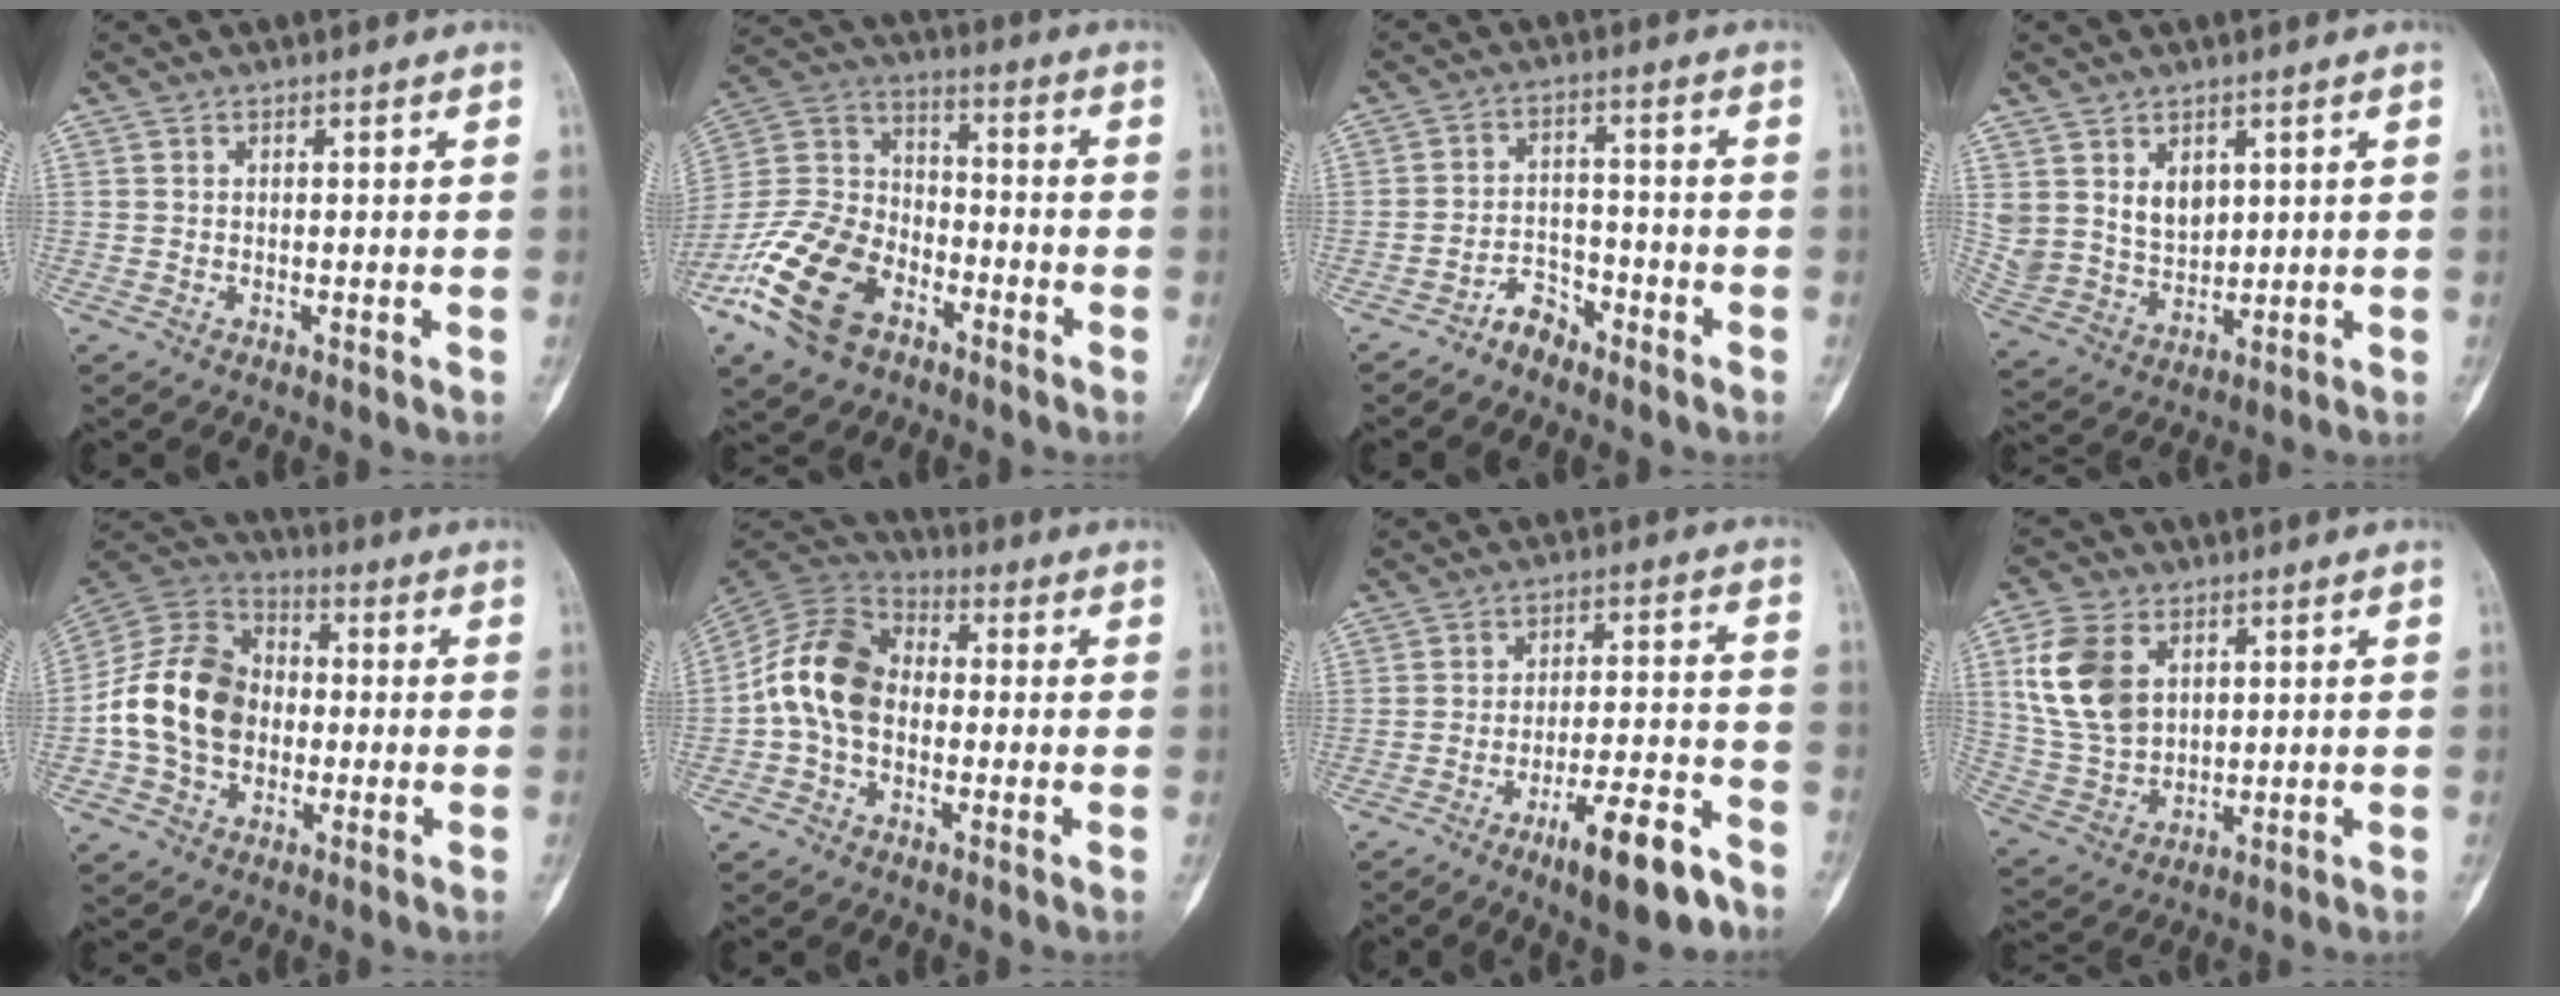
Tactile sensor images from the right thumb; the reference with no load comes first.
{"total": 18.4, "force": [-9.9, 11.2, 10.8], "torque": [-0.204, 0.059, -0.193]}
{"total": 4.3, "force": [-3.6, 2.2, 1.1], "torque": [0.000, 0.033, -0.067]}
{"total": 8.4, "force": [3.3, 6.2, 4.7], "torque": [-0.069, -0.020, 0.083]}
{"total": 15.9, "force": [-1.5, 12.2, 10.1], "torque": [-0.163, 0.032, -0.035]}
{"total": 12.5, "force": [-1.2, 9.0, 8.6], "torque": [-0.152, 0.033, -0.039]}
{"total": 12.2, "force": [-7.7, 3.0, 9.0], "torque": [-0.137, 0.055, -0.117]}
{"total": 13.2, "force": [4.2, 9.1, 8.6], "torque": [-0.157, -0.012, 0.091]}